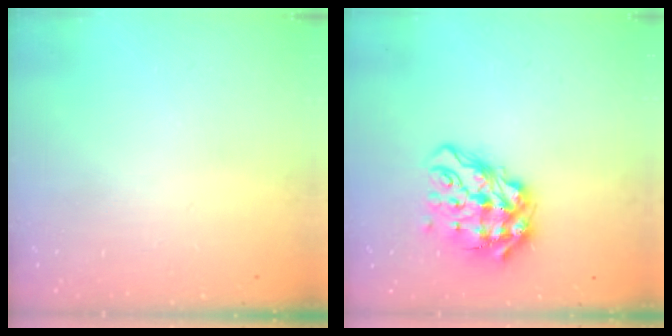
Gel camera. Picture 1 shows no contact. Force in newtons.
{"total": 13.8, "press": 13.7, "slide": 1.7}